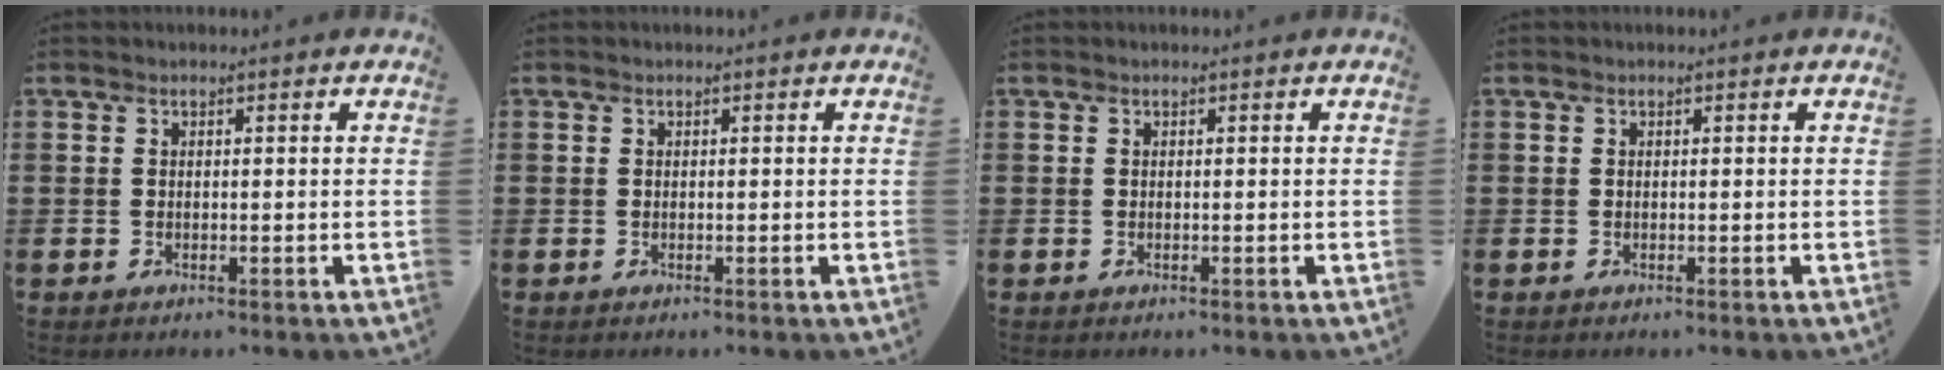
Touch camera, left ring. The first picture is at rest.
{"total": 0.0}
{"total": 0.0}
{"total": 0.0}